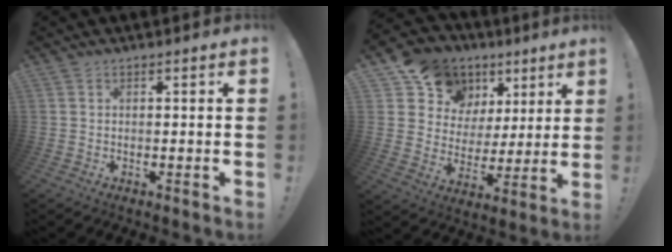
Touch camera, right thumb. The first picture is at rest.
{"total": 13.0, "force": [8.5, 9.5, 2.8], "torque": [-0.048, -0.060, 0.171]}